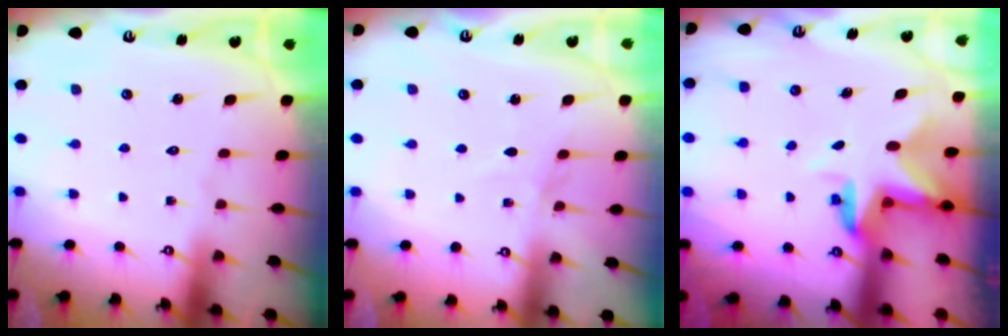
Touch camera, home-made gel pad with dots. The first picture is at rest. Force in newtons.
{"total": 4.3, "press": 4.3, "slide": 0.4}
{"total": 3.9, "press": 3.9, "slide": 0.3}